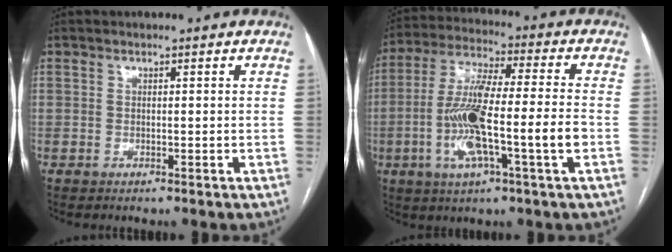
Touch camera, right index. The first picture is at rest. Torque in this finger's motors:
{"motor_torque": [2.00, -0.14, 1.05, 0.21]}